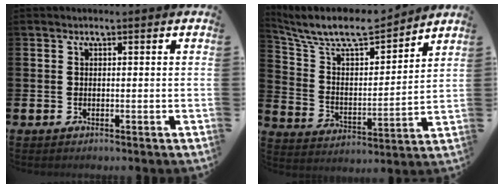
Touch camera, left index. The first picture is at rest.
{"total": 9.2, "force": [8.1, 2.5, 3.4], "torque": [-0.111, -0.054, 0.141]}